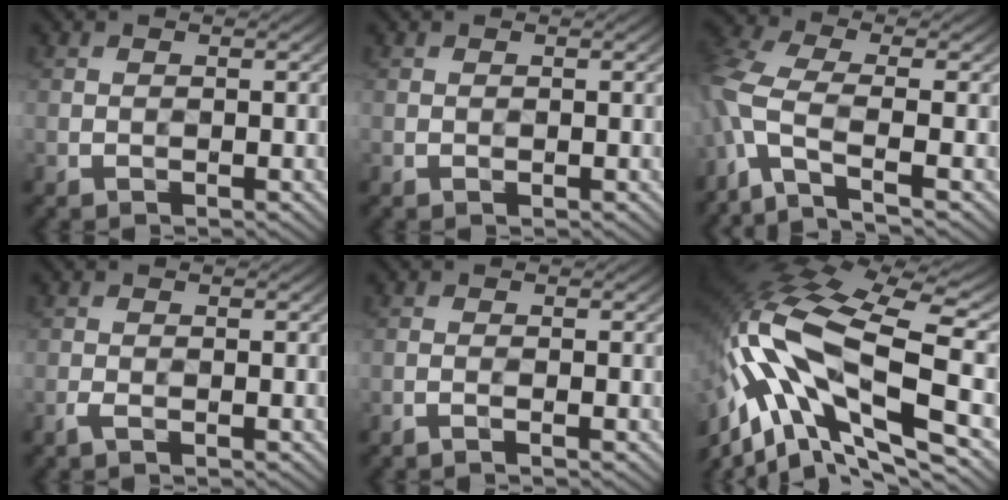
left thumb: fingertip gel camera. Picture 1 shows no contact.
{"total": 0.0}
{"total": 8.0, "force": [-3.5, 2.7, 6.7], "torque": [-0.164, 0.002, -0.089]}
{"total": 0.9, "force": [-0.6, 0.1, 0.6], "torque": [-0.016, 0.002, -0.013]}
{"total": 0.9, "force": [-0.5, 0.0, 0.7], "torque": [-0.013, 0.005, -0.015]}
{"total": 18.3, "force": [-3.8, 8.2, 15.9], "torque": [-0.347, 0.001, -0.073]}